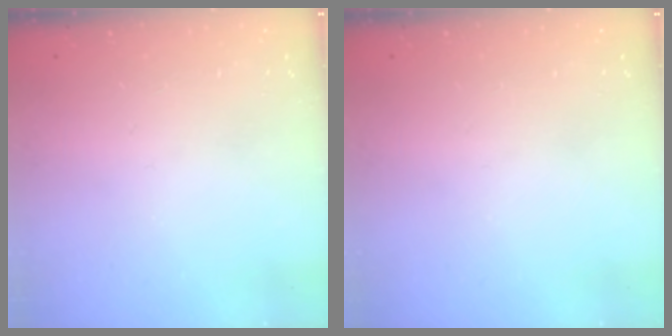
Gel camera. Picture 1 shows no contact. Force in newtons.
{"total": 0.0}